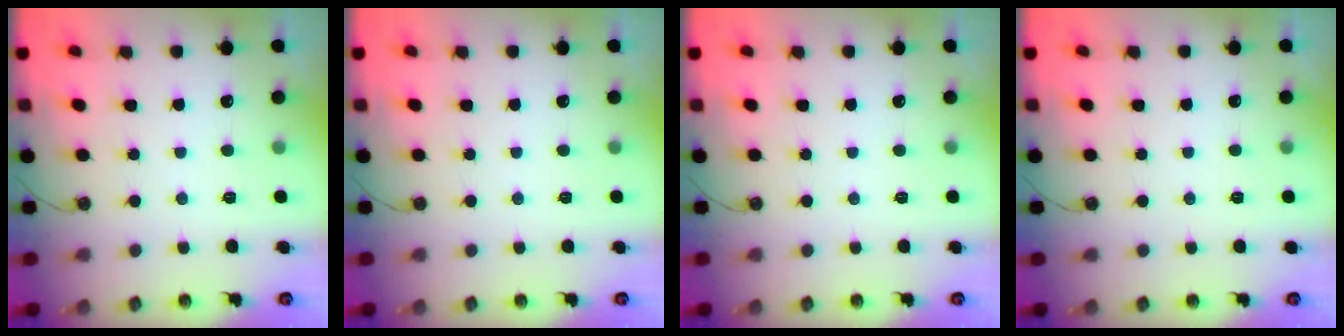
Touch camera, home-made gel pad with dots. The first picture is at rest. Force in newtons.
{"total": 0.0}
{"total": 0.0}
{"total": 2.1, "press": 1.5, "slide": 1.5}